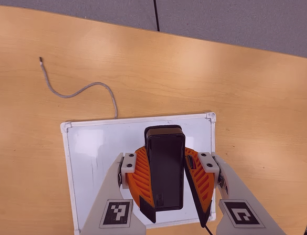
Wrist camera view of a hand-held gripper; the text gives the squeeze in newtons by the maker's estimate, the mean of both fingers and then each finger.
{"total": 9.1, "left": 9.6, "right": 8.7}